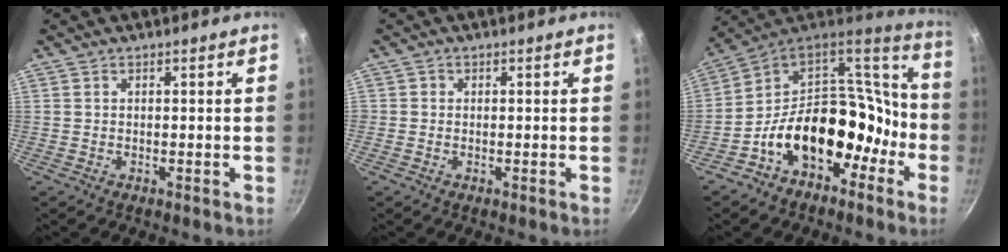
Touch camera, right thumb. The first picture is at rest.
{"total": 0.7, "force": [-0.1, 0.7, 0.1], "torque": [0.003, 0.003, -0.004]}
{"total": 20.2, "force": [-8.0, 14.2, 11.9], "torque": [-0.131, 0.099, -0.128]}